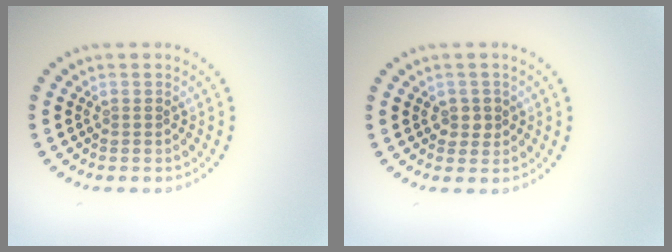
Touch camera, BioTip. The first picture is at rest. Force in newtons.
{"total": 1.5, "press": 1.4, "slide": 0.5}